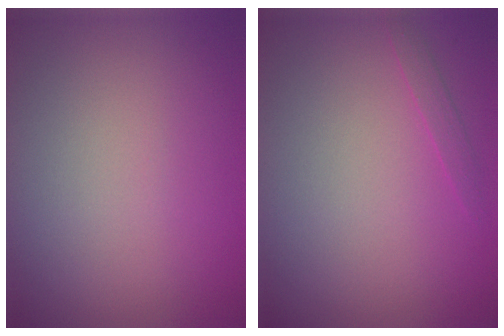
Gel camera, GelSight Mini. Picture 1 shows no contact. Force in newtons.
{"total": 0.9, "press": 0.9, "slide": 0.1}